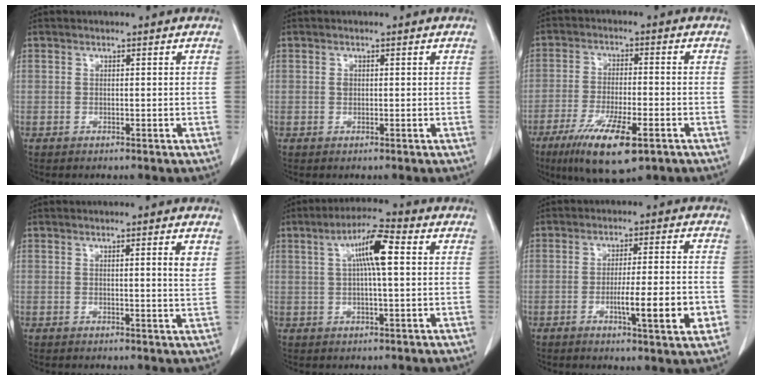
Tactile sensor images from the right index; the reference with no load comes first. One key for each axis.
{"total": 0.7, "fx": 0.1, "fy": 0.5, "fz": 0.4, "tx": -0.010, "ty": 0.001, "tz": 0.002}
{"total": 11.7, "fx": -6.5, "fy": 2.4, "fz": 9.4, "tx": -0.169, "ty": -0.026, "tz": -0.104}
{"total": 2.7, "fx": 1.2, "fy": -0.3, "fz": 2.4, "tx": -0.035, "ty": -0.006, "tz": 0.015}
{"total": 7.8, "fx": 1.8, "fy": 0.8, "fz": 7.5, "tx": -0.136, "ty": 0.015, "tz": 0.026}
{"total": 9.6, "fx": -2.8, "fy": 0.5, "fz": 9.2, "tx": -0.136, "ty": -0.009, "tz": -0.043}